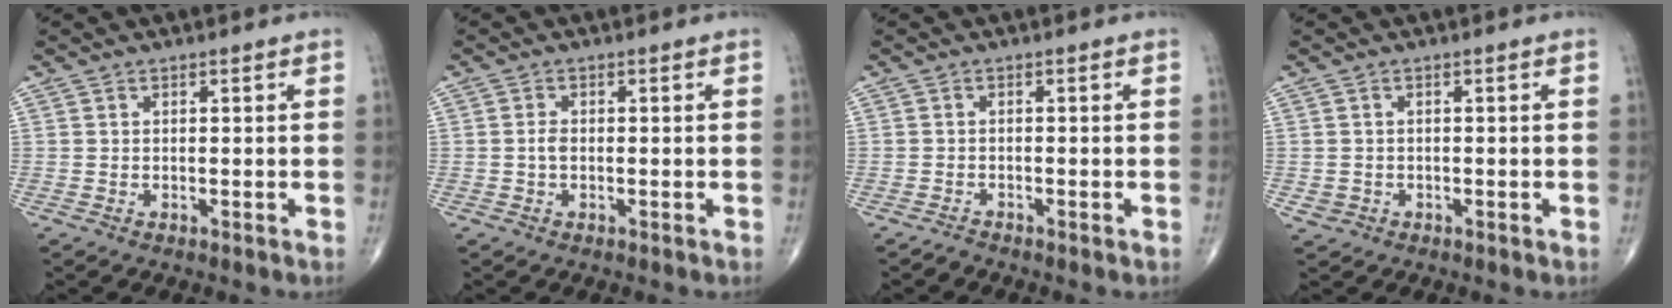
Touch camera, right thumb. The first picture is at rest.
{"total": 1.4, "force": [-0.3, 0.8, 1.0], "torque": [-0.018, 0.001, -0.007]}
{"total": 0.9, "force": [-0.9, 0.1, -0.1], "torque": [0.004, -0.005, -0.022]}
{"total": 1.6, "force": [-0.5, 1.4, 0.3], "torque": [-0.001, 0.005, -0.006]}